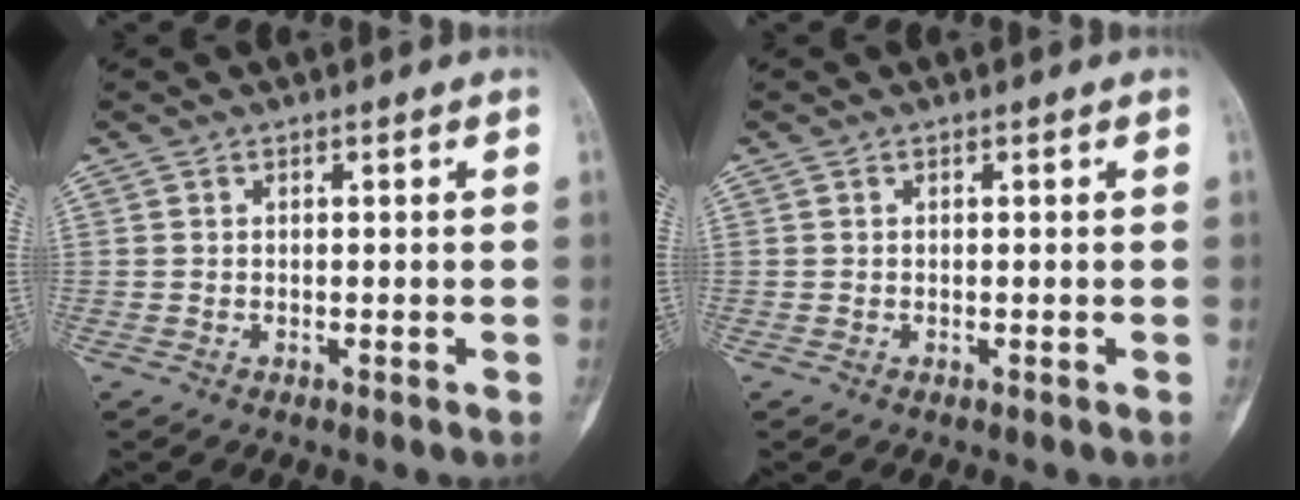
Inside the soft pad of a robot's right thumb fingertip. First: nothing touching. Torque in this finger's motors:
{"motor_torque": [0.06, 0.05, 0.04, 0.00, 0.02]}